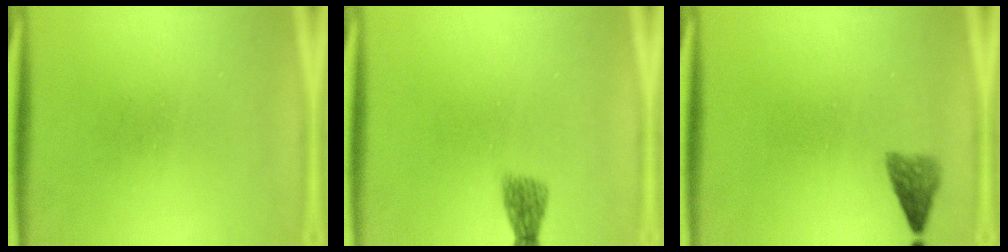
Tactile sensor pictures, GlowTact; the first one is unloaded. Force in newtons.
{"total": 2.4}
{"total": 2.3}